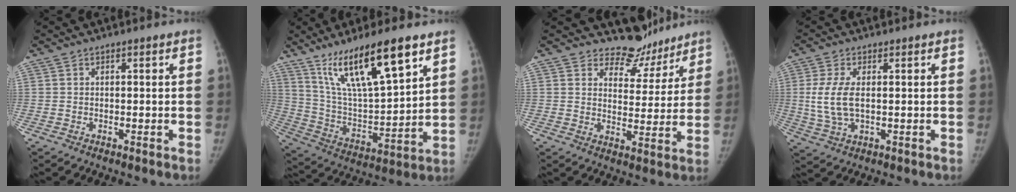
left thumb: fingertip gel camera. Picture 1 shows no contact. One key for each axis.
{"total": 19.6, "fx": 12.3, "fy": 4.6, "fz": 14.5, "tx": -0.234, "ty": -0.049, "tz": 0.234}
{"total": 8.3, "fx": 7.4, "fy": 3.9, "fz": 0.0, "tx": 0.037, "ty": -0.067, "tz": 0.106}
{"total": 7.3, "fx": 0.5, "fy": 3.7, "fz": 6.3, "tx": -0.146, "ty": -0.005, "tz": 0.014}